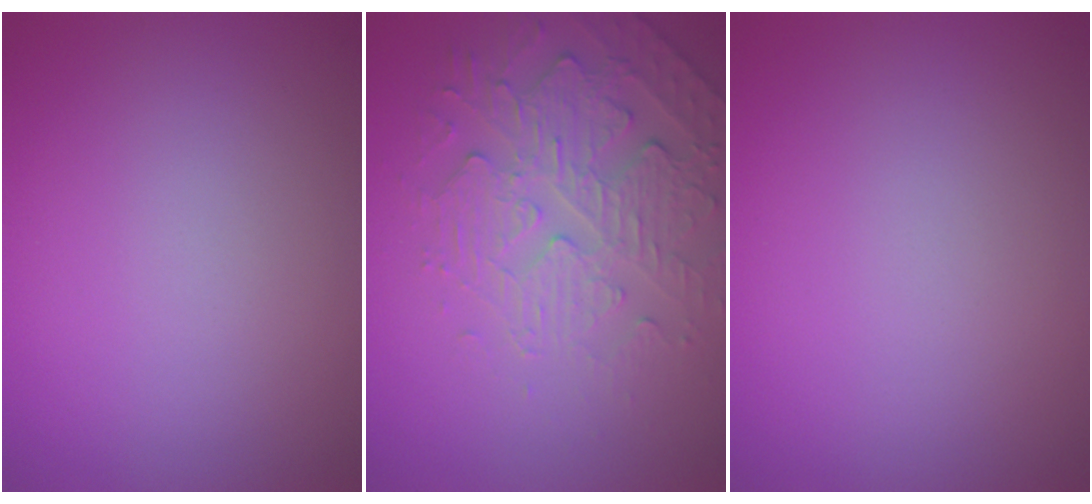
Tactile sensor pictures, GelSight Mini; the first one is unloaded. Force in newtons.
{"total": 4.9, "press": 3.7, "slide": 3.3}
{"total": 0.0}